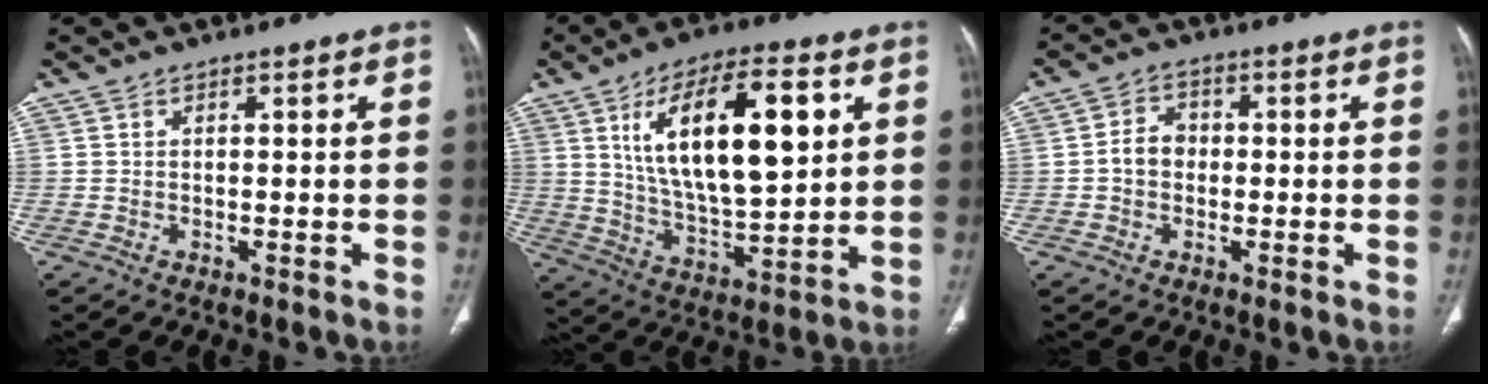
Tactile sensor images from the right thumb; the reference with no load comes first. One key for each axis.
{"total": 21.0, "fx": 6.4, "fy": 8.4, "fz": 18.1, "tx": -0.284, "ty": -0.021, "tz": 0.114}
{"total": 4.4, "fx": -0.4, "fy": 3.6, "fz": 2.5, "tx": -0.033, "ty": 0.015, "tz": -0.015}